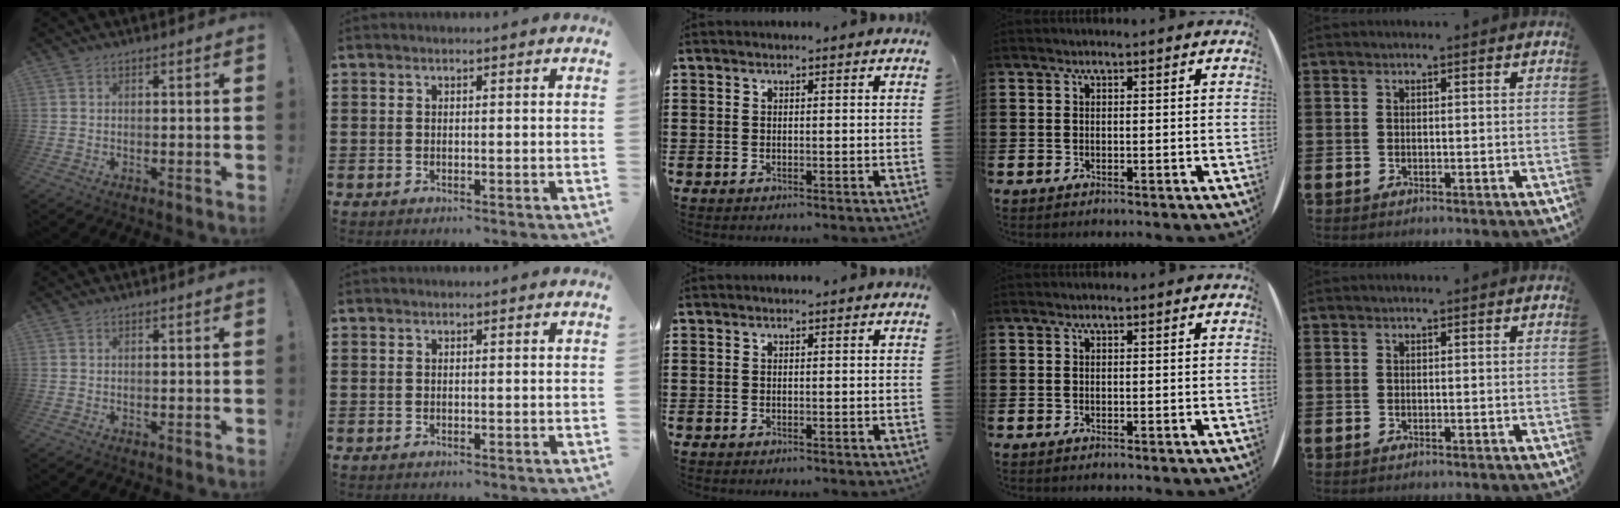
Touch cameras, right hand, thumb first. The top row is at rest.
{}